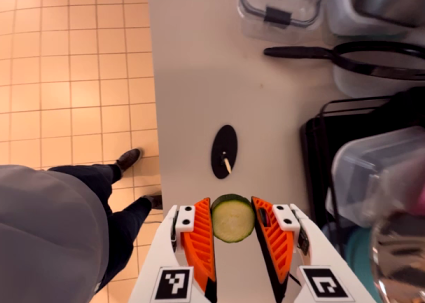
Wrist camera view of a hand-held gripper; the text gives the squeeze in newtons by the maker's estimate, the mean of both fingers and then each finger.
{"total": 7.6, "left": 7.5, "right": 7.6}